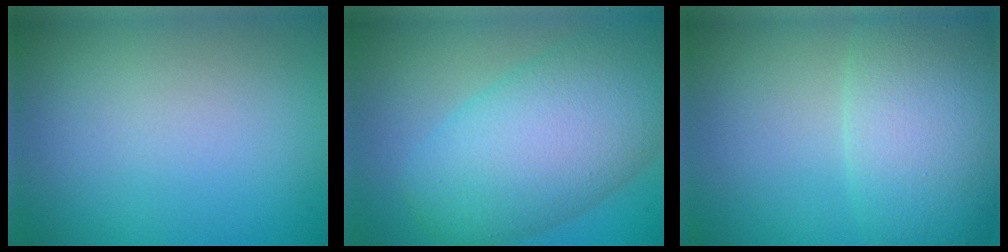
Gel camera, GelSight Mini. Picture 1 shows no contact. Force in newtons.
{"total": 10.6, "press": 10.6, "slide": 0.4}
{"total": 9.4, "press": 9.3, "slide": 0.8}